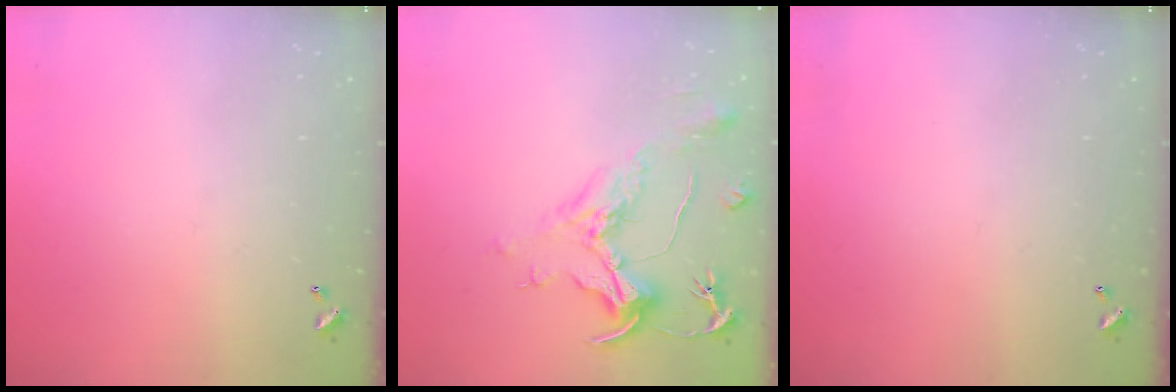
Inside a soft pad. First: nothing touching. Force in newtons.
{"total": 2.2, "press": 1.7, "slide": 1.3}
{"total": 0.0}